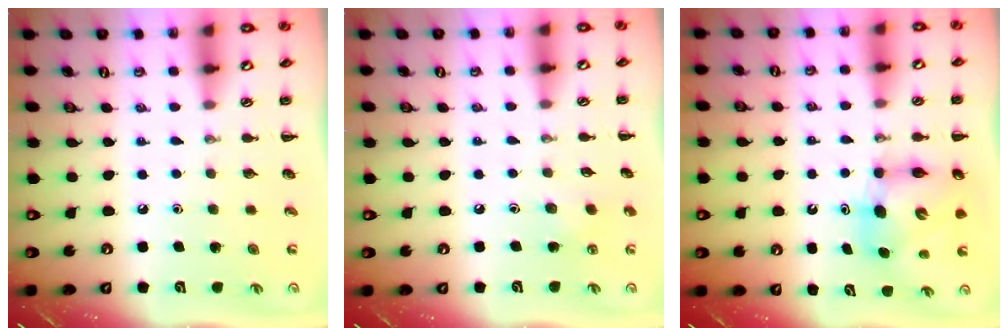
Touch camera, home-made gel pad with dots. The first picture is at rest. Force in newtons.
{"total": 4.1, "press": 3.9, "slide": 1.1}
{"total": 8.1, "press": 7.9, "slide": 1.8}